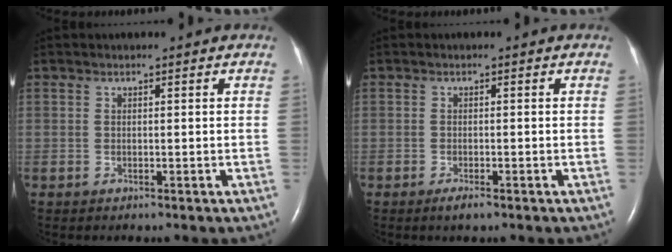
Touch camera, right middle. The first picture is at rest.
{"total": 1.6, "force": [-1.1, 0.3, 1.1], "torque": [-0.027, -0.004, -0.018]}